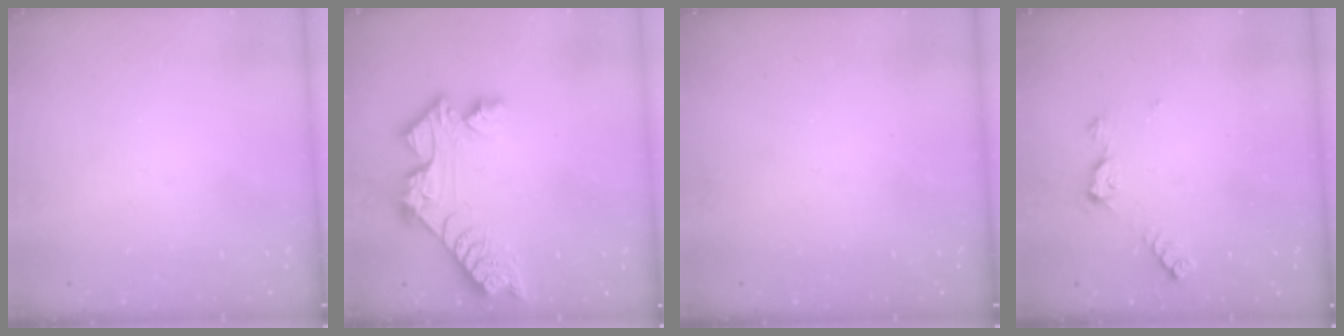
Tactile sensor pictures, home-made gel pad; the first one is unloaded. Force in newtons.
{"total": 11.2, "press": 11.1, "slide": 1.0}
{"total": 0.0}
{"total": 5.5, "press": 5.4, "slide": 0.6}